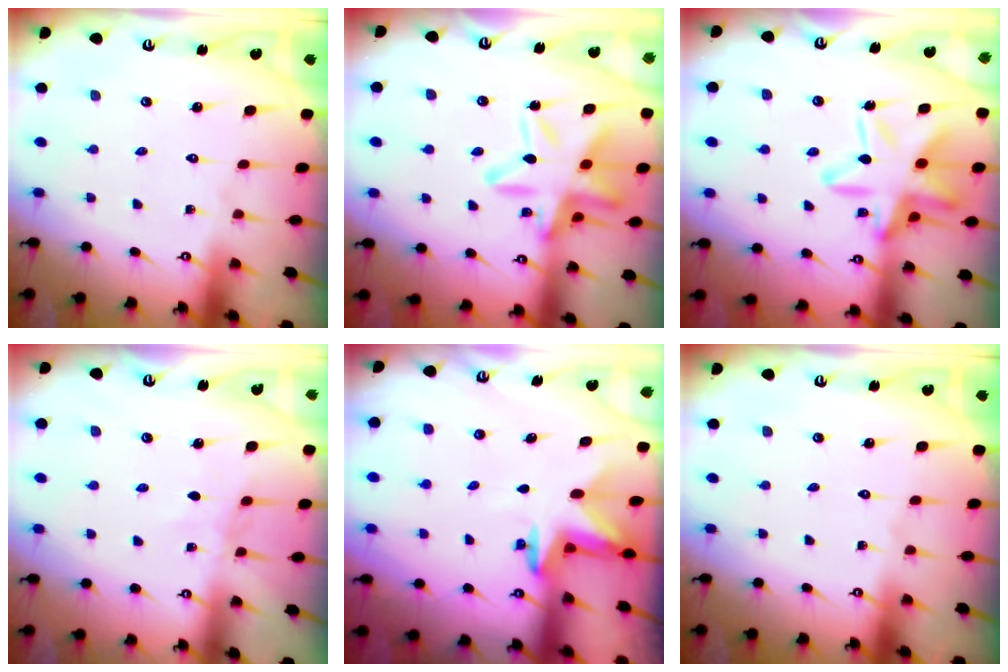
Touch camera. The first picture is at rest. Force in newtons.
{"total": 17.2, "press": 17.2, "slide": 1.4}
{"total": 16.6, "press": 16.6, "slide": 1.2}
{"total": 4.2, "press": 4.2, "slide": 0.6}
{"total": 2.9, "press": 2.8, "slide": 0.7}
{"total": 0.0}